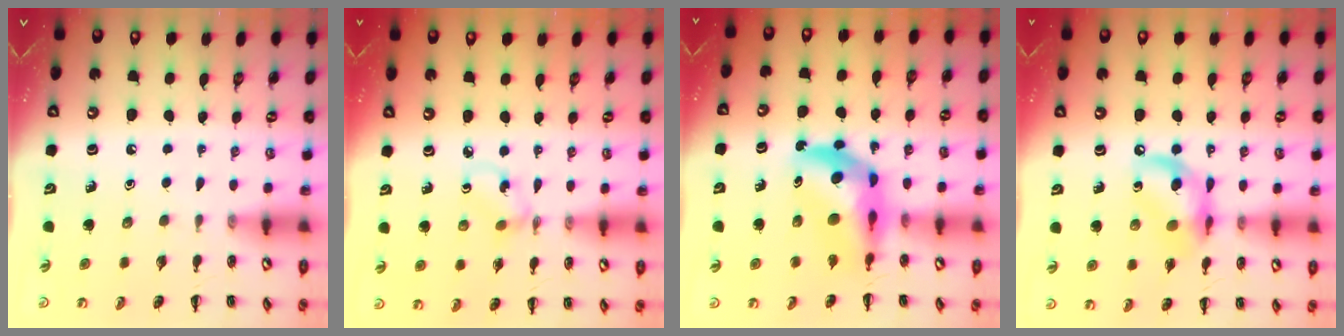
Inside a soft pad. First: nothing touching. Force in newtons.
{"total": 1.8, "press": 1.7, "slide": 0.6}
{"total": 10.2, "press": 9.6, "slide": 3.4}
{"total": 13.5, "press": 13.2, "slide": 2.9}